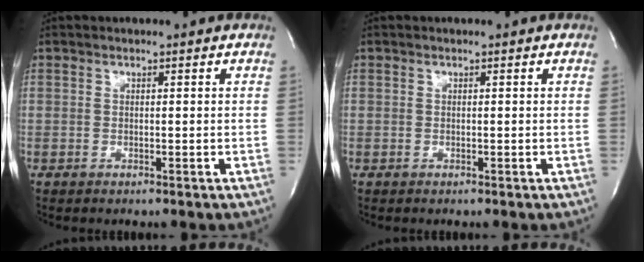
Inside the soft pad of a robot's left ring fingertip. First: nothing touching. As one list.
[{"total": 0.0}]